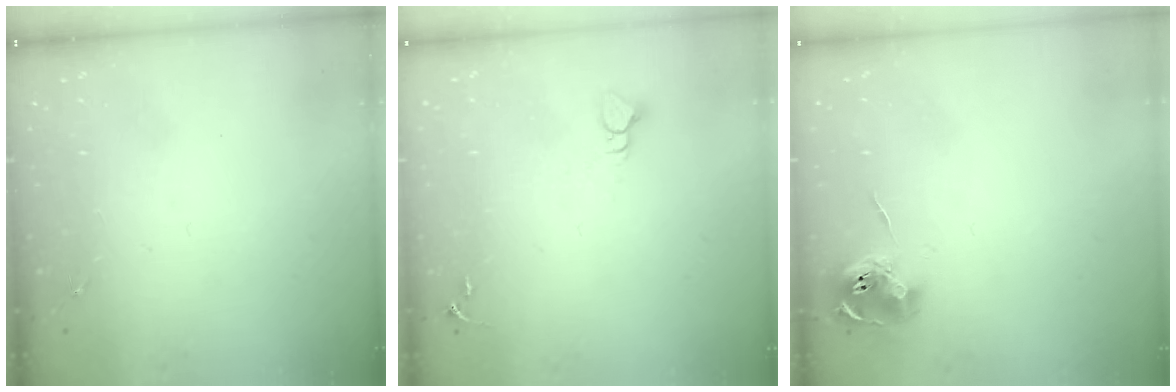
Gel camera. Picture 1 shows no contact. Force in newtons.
{"total": 3.9, "press": 3.8, "slide": 0.3}
{"total": 8.7, "press": 8.7, "slide": 0.4}